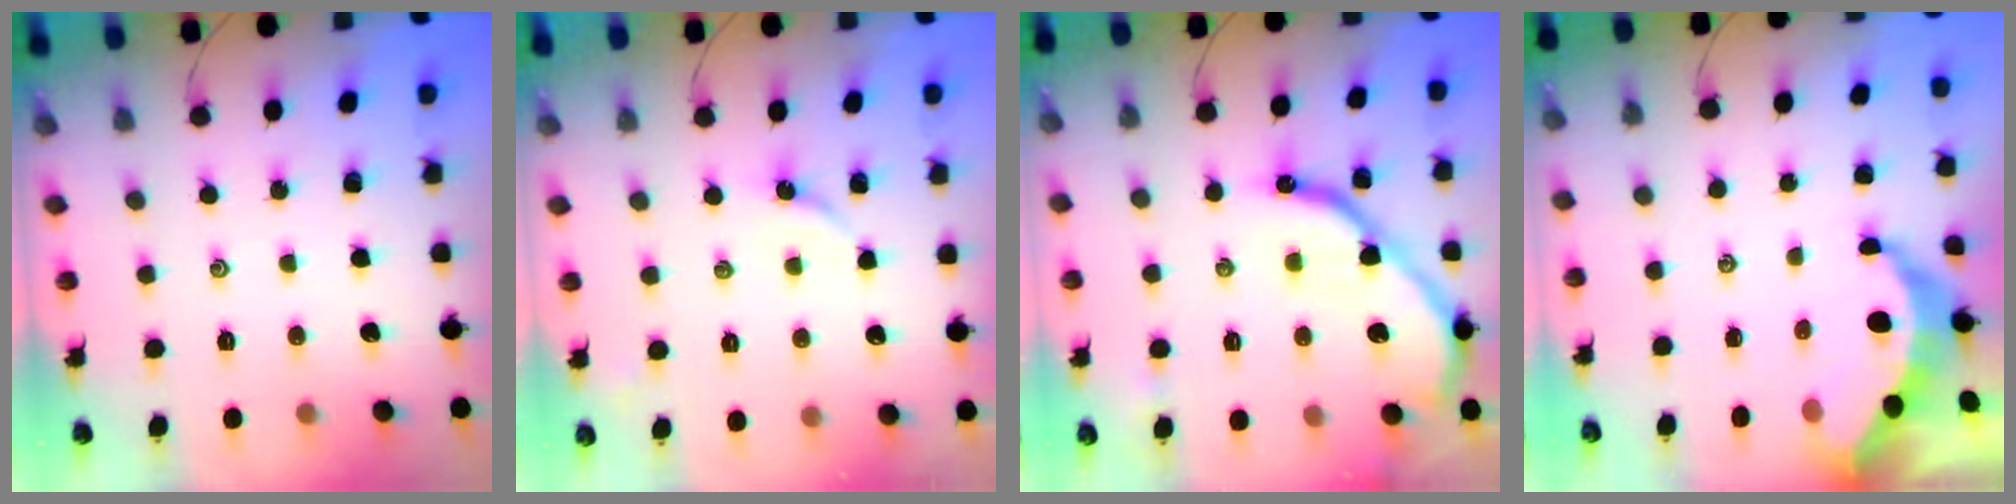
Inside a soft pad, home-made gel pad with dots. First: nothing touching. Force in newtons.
{"total": 3.4, "press": 3.3, "slide": 0.6}
{"total": 13.7, "press": 13.6, "slide": 1.3}
{"total": 5.7, "press": 5.7, "slide": 0.7}